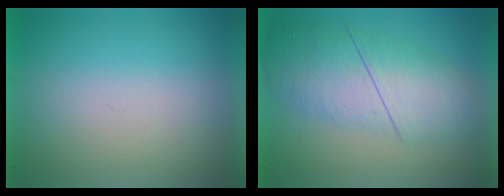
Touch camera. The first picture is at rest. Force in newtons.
{"total": 4.9}